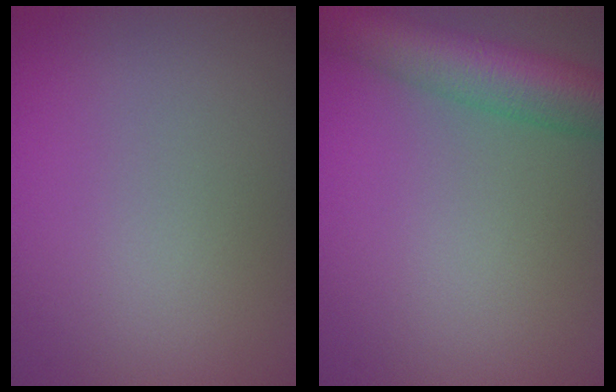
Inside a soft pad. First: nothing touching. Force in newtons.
{"total": 7.6, "press": 7.6, "slide": 0.4}